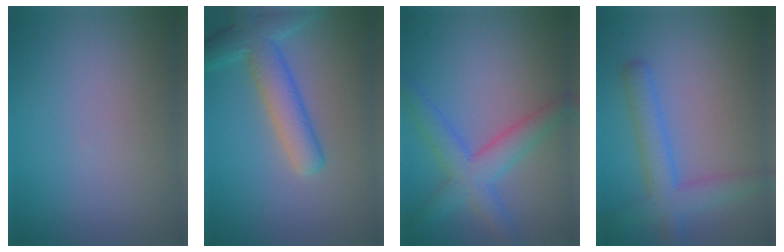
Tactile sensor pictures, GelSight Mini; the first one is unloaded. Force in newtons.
{"total": 5.4, "press": 5.4, "slide": 0.2}
{"total": 4.7, "press": 4.7, "slide": 0.2}
{"total": 4.2, "press": 4.2, "slide": 0.1}